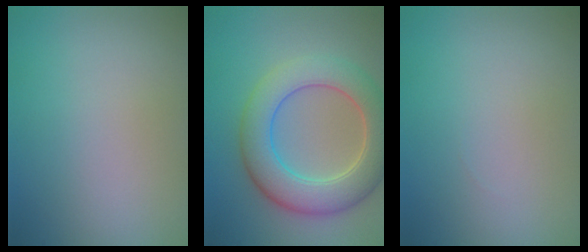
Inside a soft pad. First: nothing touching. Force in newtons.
{"total": 7.1, "press": 7.1, "slide": 0.1}
{"total": 0.0}